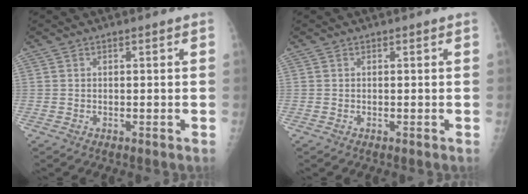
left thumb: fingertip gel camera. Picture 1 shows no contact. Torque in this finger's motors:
{"motor_torque": [0.00, 0.00, 0.00, 0.00, 0.00]}